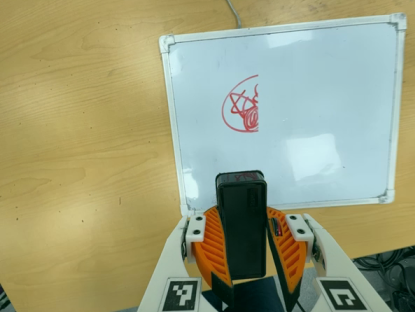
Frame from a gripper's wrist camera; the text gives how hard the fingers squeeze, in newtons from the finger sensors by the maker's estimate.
{"total": 10.6, "left": 10.1, "right": 11.2}